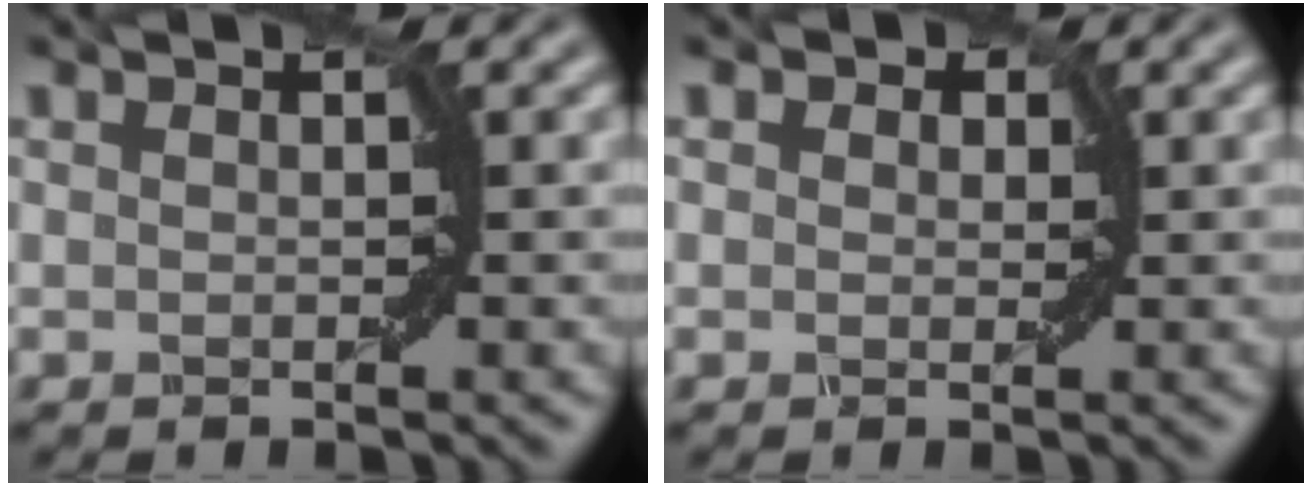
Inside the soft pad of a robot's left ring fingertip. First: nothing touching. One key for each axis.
{"total": 1.8, "fx": 0.9, "fy": 1.3, "fz": 0.8, "tx": -0.010, "ty": 0.005, "tz": 0.000}